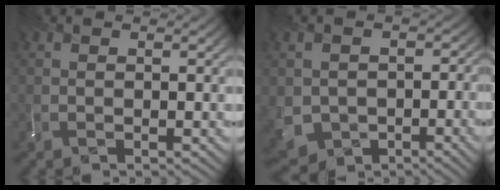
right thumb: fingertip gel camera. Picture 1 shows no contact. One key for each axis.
{"total": 9.5, "fx": -1.9, "fy": 8.4, "fz": 4.0, "tx": -0.116, "ty": -0.050, "tz": -0.019}